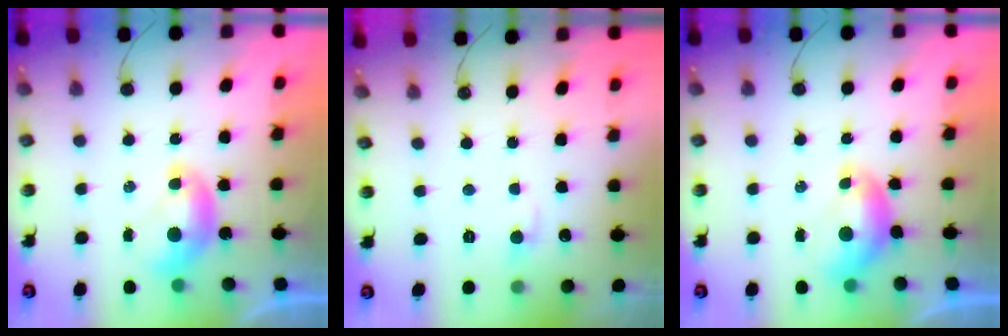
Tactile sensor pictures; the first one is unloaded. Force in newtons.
{"total": 0.7, "press": 0.2, "slide": 0.7}
{"total": 0.6, "press": 0.1, "slide": 0.6}